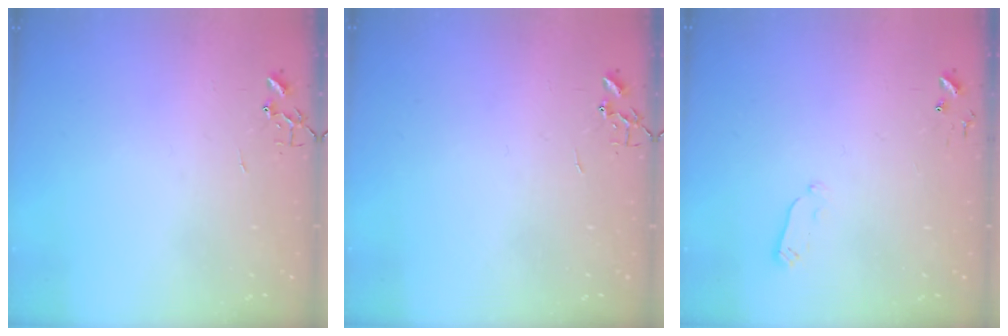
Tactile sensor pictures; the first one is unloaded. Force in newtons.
{"total": 0.0}
{"total": 2.9, "press": 2.9, "slide": 0.4}